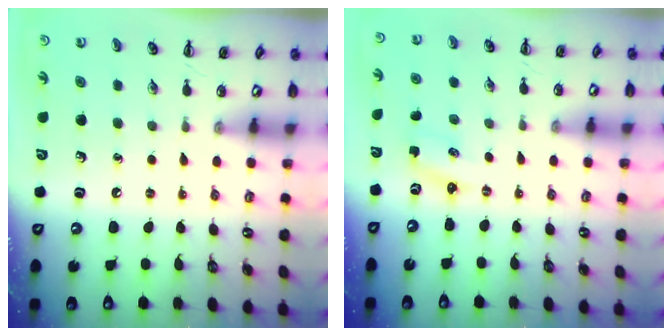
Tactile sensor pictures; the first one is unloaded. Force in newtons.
{"total": 2.4, "press": 2.4, "slide": 0.6}